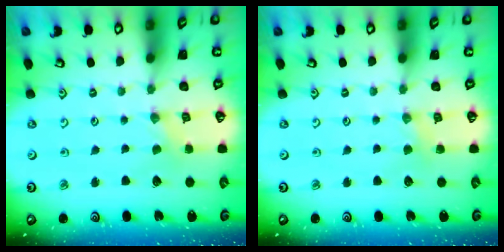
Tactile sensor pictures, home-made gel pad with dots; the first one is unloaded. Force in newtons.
{"total": 2.5, "press": 2.4, "slide": 0.4}